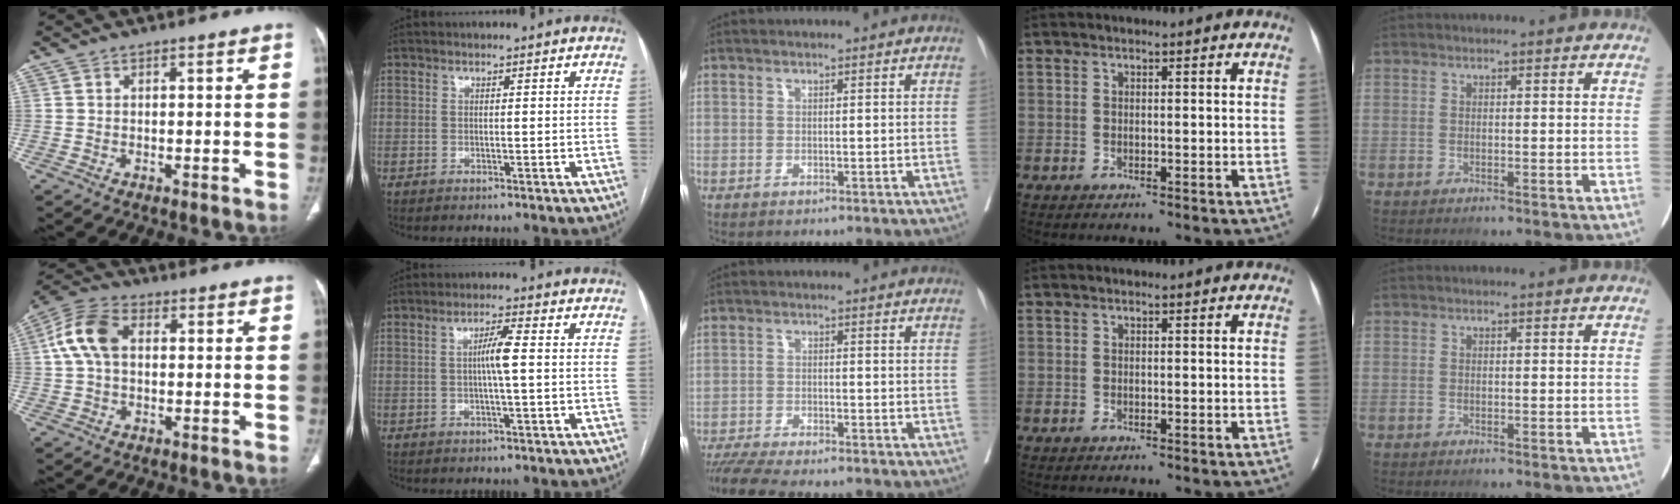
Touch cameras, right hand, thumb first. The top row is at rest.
{"thumb": {"total": 9.2, "force": [1.4, 6.0, 6.9], "torque": [-0.146, 0.027, 0.022]}, "index": {"total": 3.9, "force": [0.2, 0.1, 3.9], "torque": [-0.072, 0.002, 0.003]}, "middle": {"total": 11.6, "force": [-10.3, 1.6, 5.2], "torque": [-0.071, -0.011, -0.155]}}